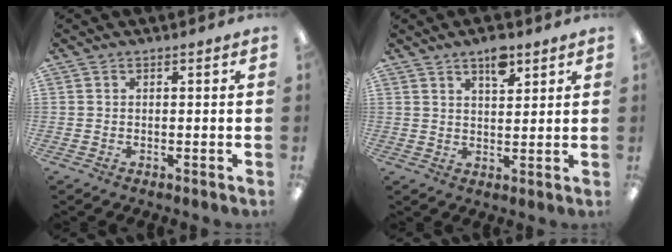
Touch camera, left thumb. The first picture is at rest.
{"total": 5.8, "force": [4.0, 2.4, 3.4], "torque": [-0.043, -0.021, 0.066]}